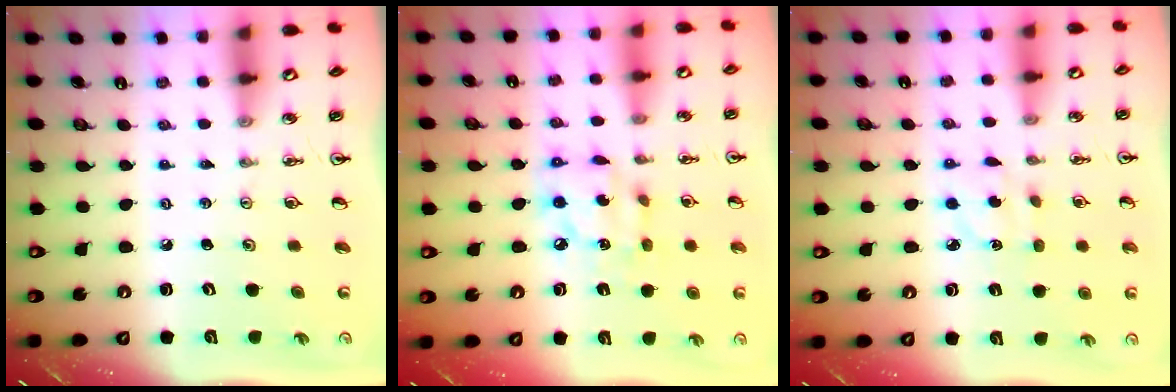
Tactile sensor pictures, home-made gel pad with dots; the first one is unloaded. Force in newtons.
{"total": 10.0, "press": 9.9, "slide": 1.0}
{"total": 4.3, "press": 4.2, "slide": 0.7}